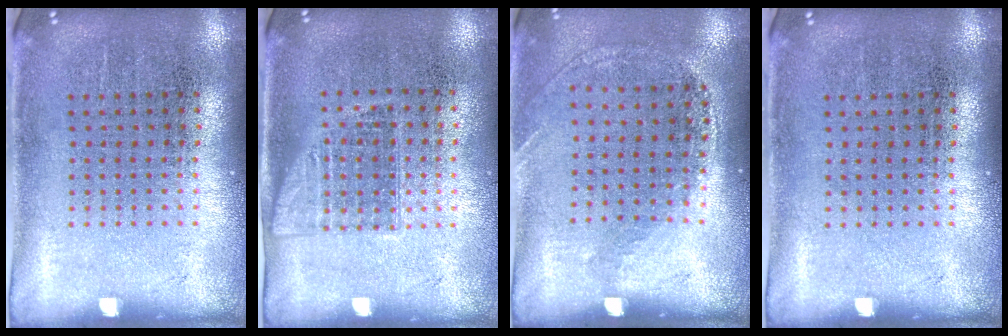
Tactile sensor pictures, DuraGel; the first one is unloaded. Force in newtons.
{"total": 1.0, "press": 0.9, "slide": 0.6}
{"total": 1.2, "press": 1.0, "slide": 0.7}
{"total": 0.0}